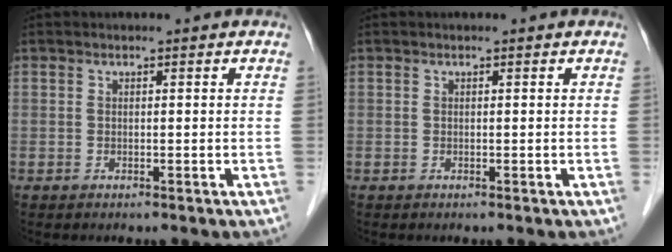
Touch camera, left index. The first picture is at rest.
{"total": 0.0}